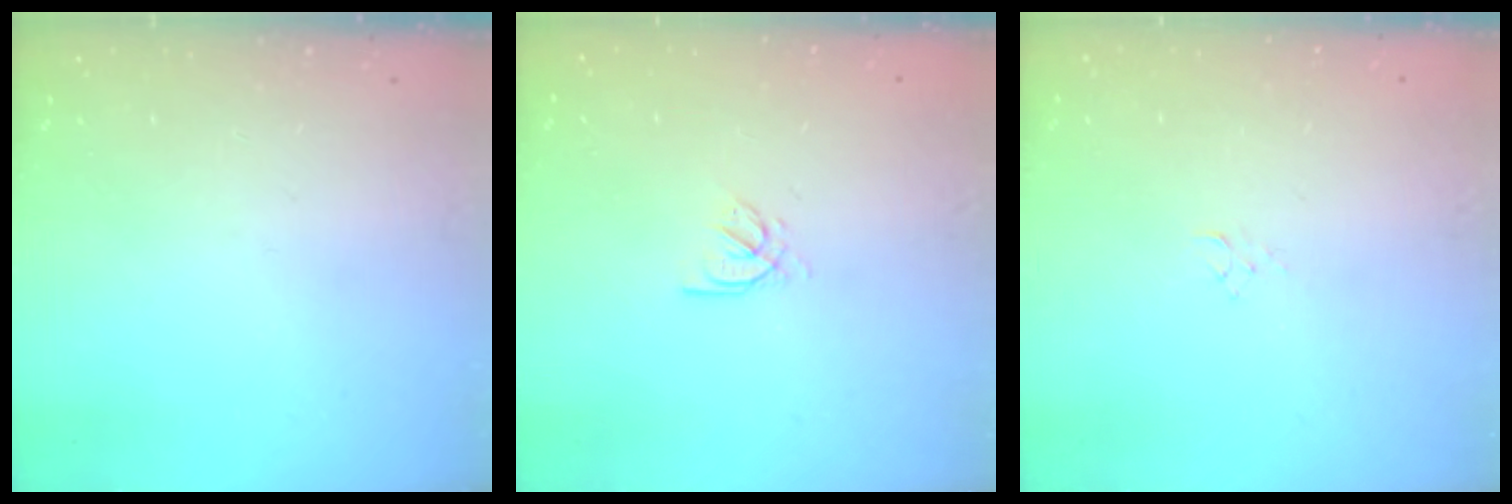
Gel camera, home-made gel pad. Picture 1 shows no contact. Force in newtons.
{"total": 2.2, "press": 2.2, "slide": 0.4}
{"total": 2.9, "press": 2.9, "slide": 0.3}